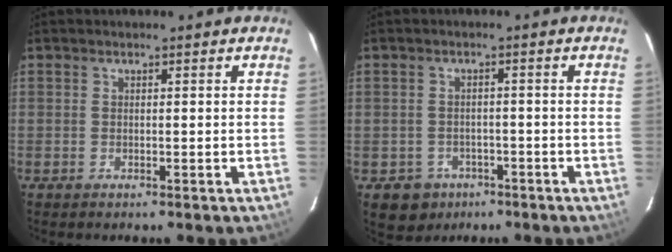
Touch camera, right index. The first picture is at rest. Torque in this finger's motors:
{"motor_torque": [-0.02, -0.02, -0.42, -0.21]}